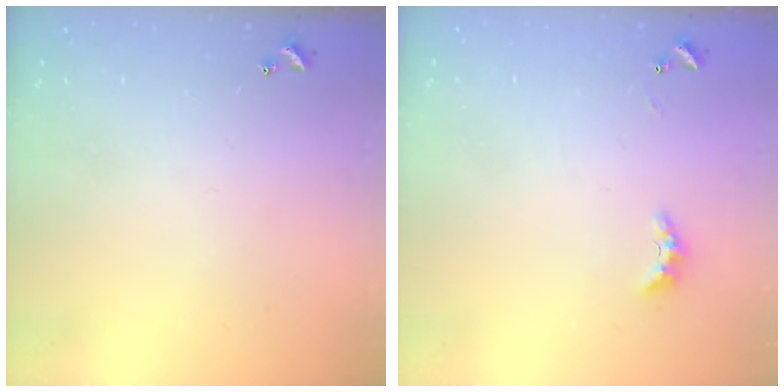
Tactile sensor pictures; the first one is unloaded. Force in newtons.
{"total": 3.9, "press": 3.8, "slide": 0.7}